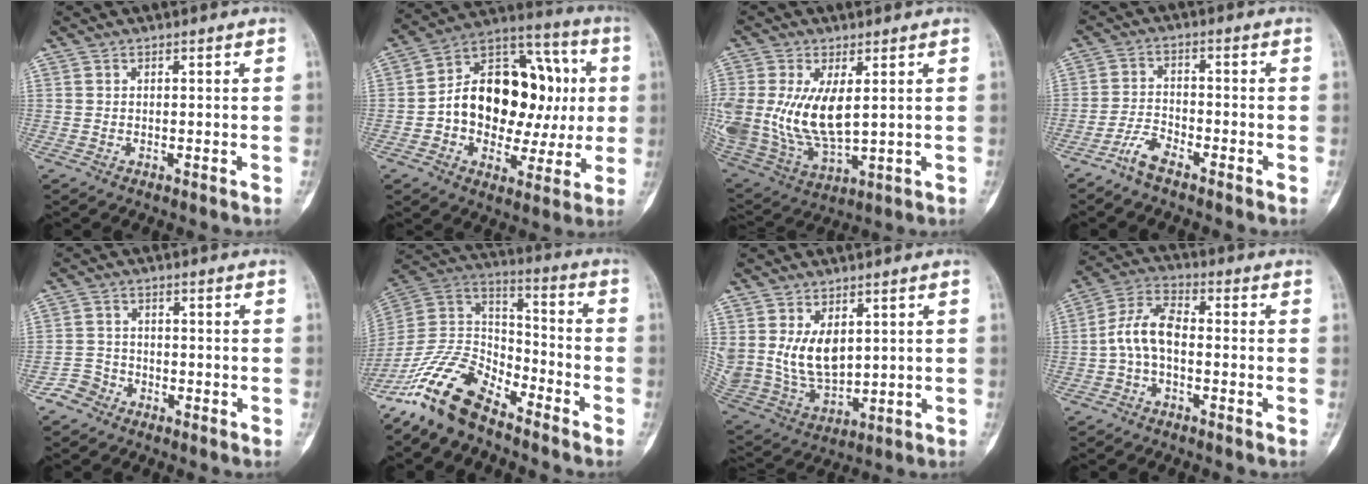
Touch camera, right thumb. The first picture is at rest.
{"total": 23.9, "force": [1.2, 15.6, 18.0], "torque": [-0.235, 0.042, 0.024]}
{"total": 18.4, "force": [2.1, 9.8, 15.4], "torque": [-0.340, -0.027, 0.062]}
{"total": 4.5, "force": [-3.6, 1.3, 2.4], "torque": [-0.053, 0.020, -0.075]}
{"total": 3.5, "force": [-2.4, 2.5, 0.1], "torque": [0.010, 0.017, -0.052]}
{"total": 15.4, "force": [-11.7, 6.5, 7.7], "torque": [-0.131, 0.081, -0.232]}
{"total": 10.9, "force": [3.1, 6.8, 7.9], "torque": [-0.140, -0.021, 0.084]}
{"total": 8.0, "force": [-1.3, 4.2, 6.7], "torque": [-0.133, 0.029, -0.037]}